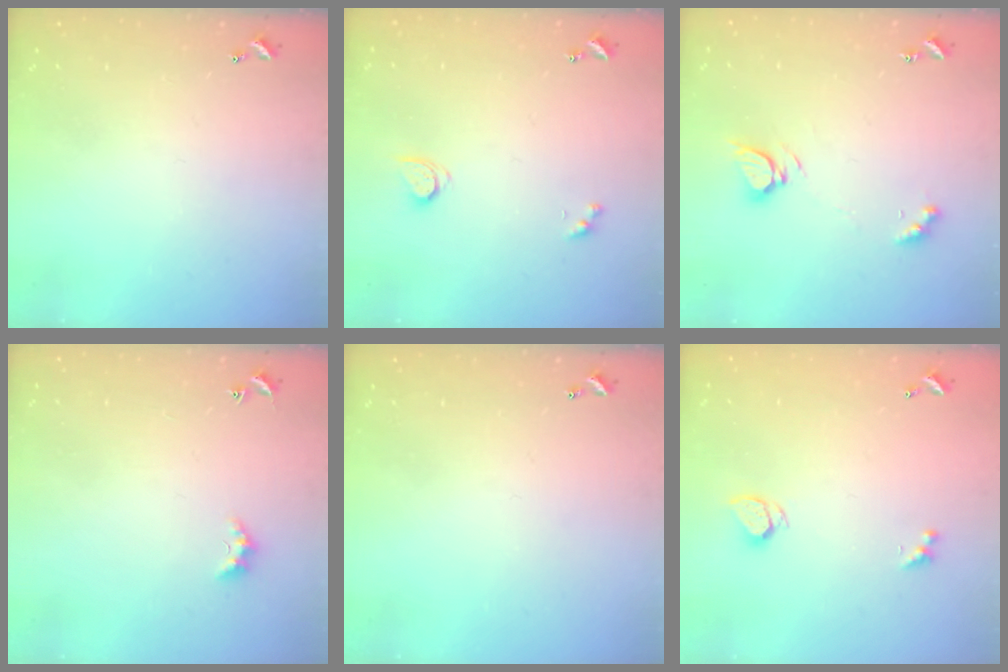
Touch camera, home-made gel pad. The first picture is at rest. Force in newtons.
{"total": 2.6, "press": 2.6, "slide": 0.3}
{"total": 5.5, "press": 5.5, "slide": 0.7}
{"total": 2.4, "press": 2.4, "slide": 0.6}
{"total": 0.0}
{"total": 2.4, "press": 2.3, "slide": 0.6}